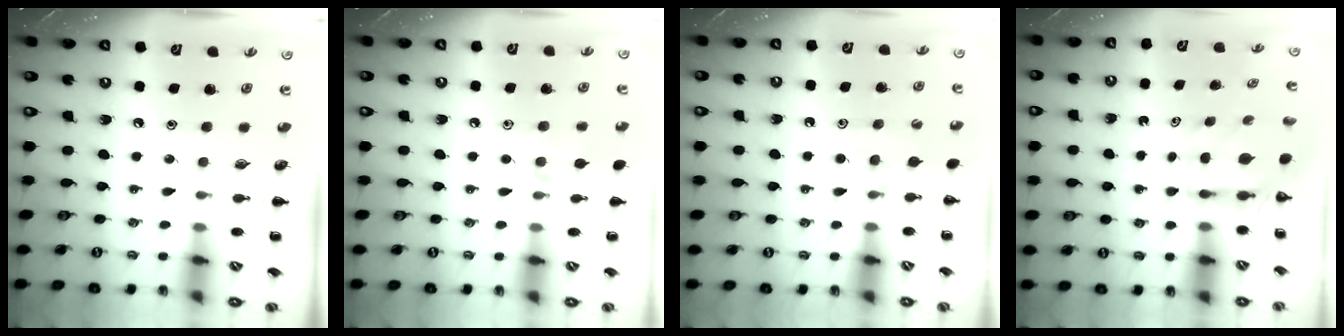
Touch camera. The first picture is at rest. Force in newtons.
{"total": 7.4, "press": 6.9, "slide": 2.5}
{"total": 5.7, "press": 5.4, "slide": 1.9}
{"total": 6.0, "press": 5.9, "slide": 0.8}